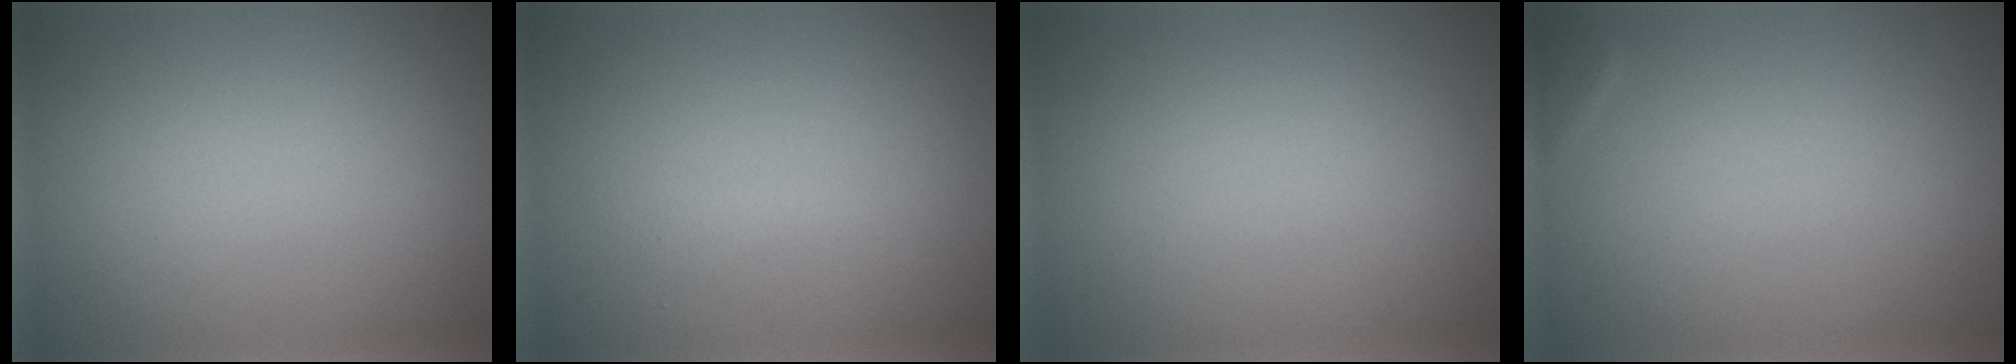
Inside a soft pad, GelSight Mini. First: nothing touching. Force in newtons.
{"total": 0.9, "press": 0.9, "slide": 0.1}
{"total": 0.0}
{"total": 0.7, "press": 0.7, "slide": 0.0}